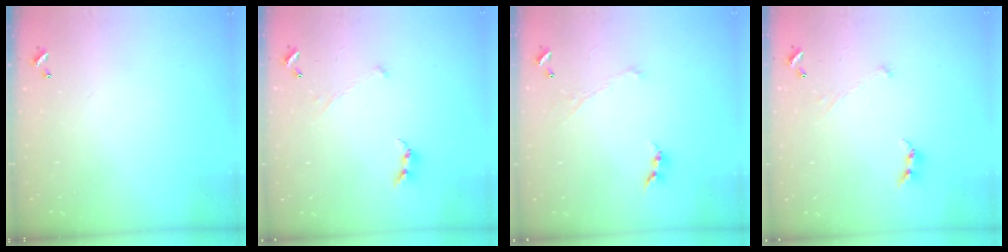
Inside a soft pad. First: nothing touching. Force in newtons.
{"total": 0.6, "press": 0.6, "slide": 0.3}
{"total": 1.0, "press": 0.9, "slide": 0.4}
{"total": 0.6, "press": 0.6, "slide": 0.3}